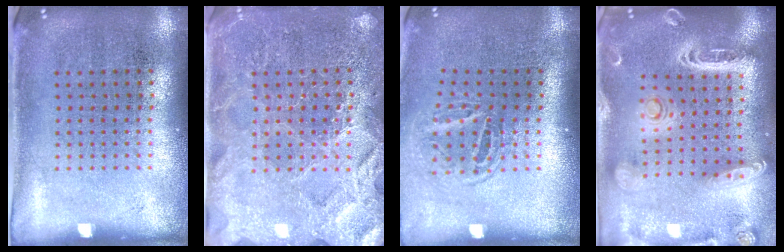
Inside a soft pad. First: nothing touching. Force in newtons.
{"total": 3.6, "press": 3.5, "slide": 1.0}
{"total": 1.6, "press": 1.0, "slide": 1.2}
{"total": 2.8, "press": 2.4, "slide": 1.4}